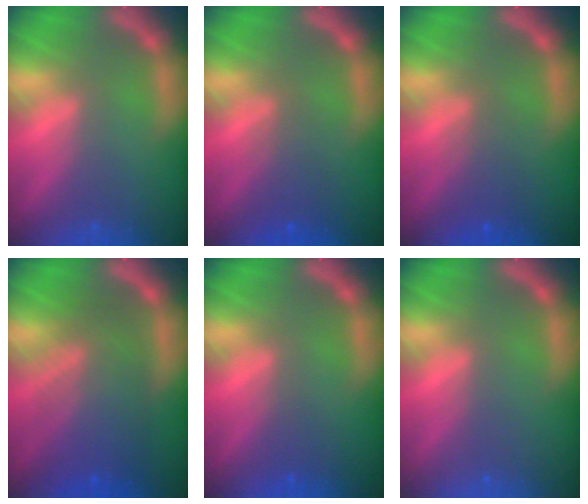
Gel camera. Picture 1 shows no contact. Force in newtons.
{"total": 2.5}
{"total": 2.5}
{"total": 8.1}
{"total": 0.9}
{"total": 0.0}